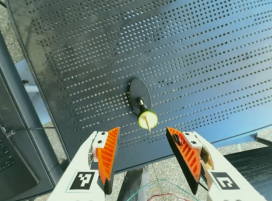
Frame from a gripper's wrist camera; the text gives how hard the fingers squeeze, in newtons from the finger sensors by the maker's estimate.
{"total": 0.0}